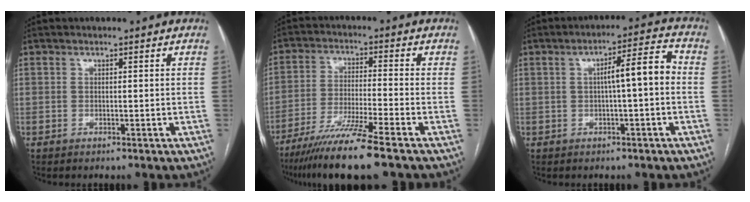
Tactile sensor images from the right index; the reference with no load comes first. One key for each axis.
{"total": 11.5, "fx": -8.4, "fy": -1.1, "fz": 7.8, "tx": -0.138, "ty": -0.036, "tz": -0.147}
{"total": 6.5, "fx": -0.1, "fy": 0.6, "fz": 6.4, "tx": -0.096, "ty": 0.021, "tz": -0.002}